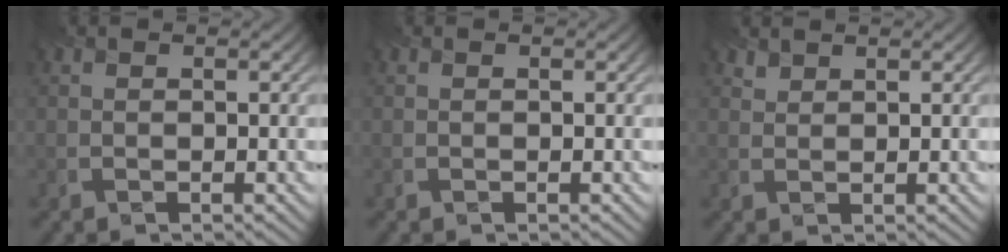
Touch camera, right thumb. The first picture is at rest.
{"total": 0.0}
{"total": 1.3, "force": [1.2, 0.3, -0.1], "torque": [-0.006, -0.001, 0.031]}